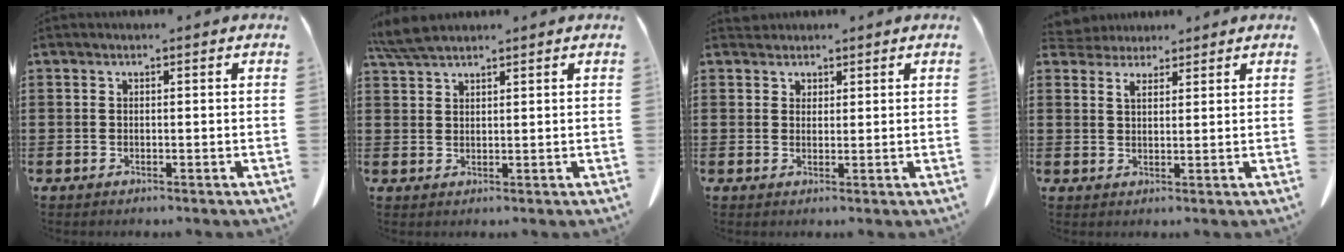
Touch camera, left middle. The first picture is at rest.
{"total": 4.1, "force": [3.4, 0.6, 2.1], "torque": [-0.051, -0.005, 0.067]}
{"total": 2.0, "force": [1.8, 0.9, -0.1], "torque": [0.004, -0.001, 0.036]}
{"total": 2.7, "force": [2.4, 1.0, 0.8], "torque": [-0.025, -0.001, 0.046]}